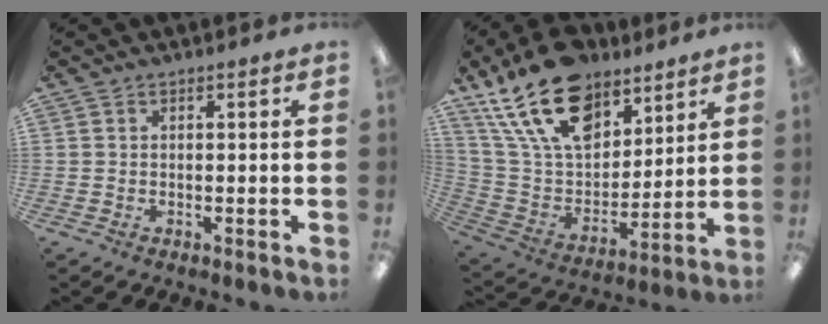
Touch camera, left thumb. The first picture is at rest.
{"total": 22.7, "force": [14.4, 12.5, 12.4], "torque": [-0.238, -0.069, 0.263]}